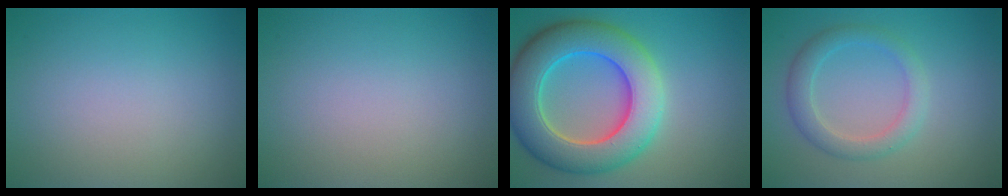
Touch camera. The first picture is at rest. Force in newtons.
{"total": 0.0}
{"total": 10.1, "press": 10.1, "slide": 0.8}
{"total": 2.9, "press": 2.9, "slide": 0.2}